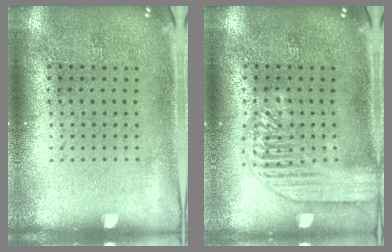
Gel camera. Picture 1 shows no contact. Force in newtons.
{"total": 1.9, "press": 1.9, "slide": 0.2}